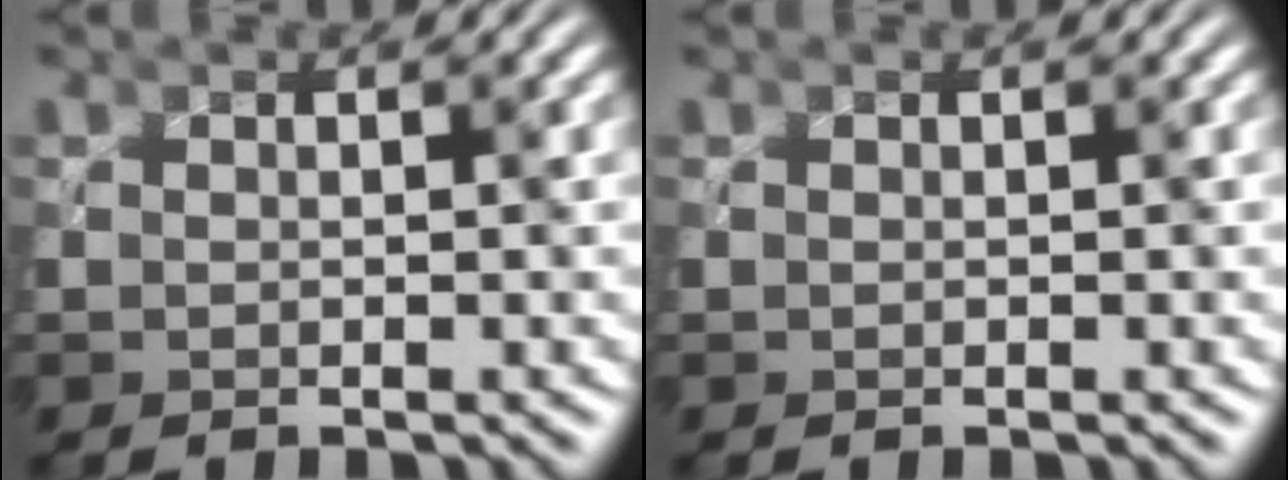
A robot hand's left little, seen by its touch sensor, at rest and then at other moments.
{"total": 0.0}